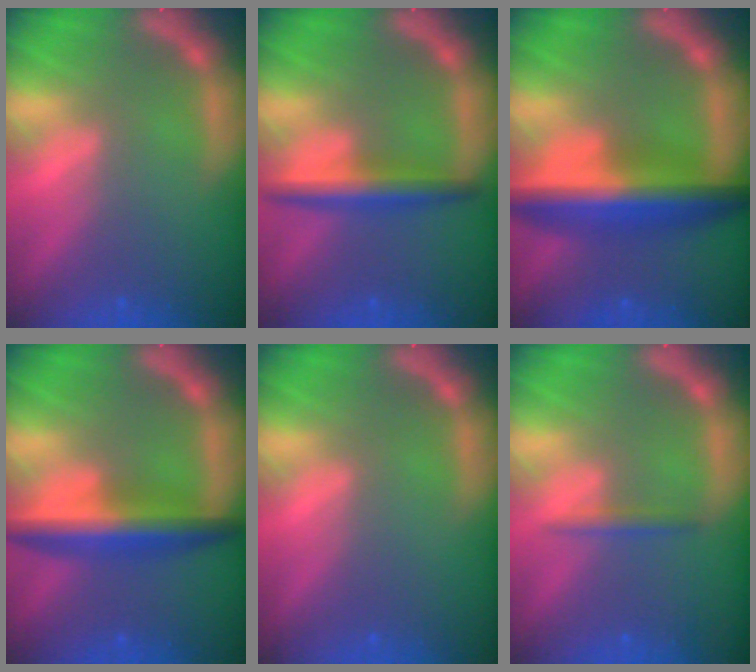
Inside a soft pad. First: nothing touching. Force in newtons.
{"total": 4.0}
{"total": 8.5}
{"total": 6.0}
{"total": 0.0}
{"total": 1.4}